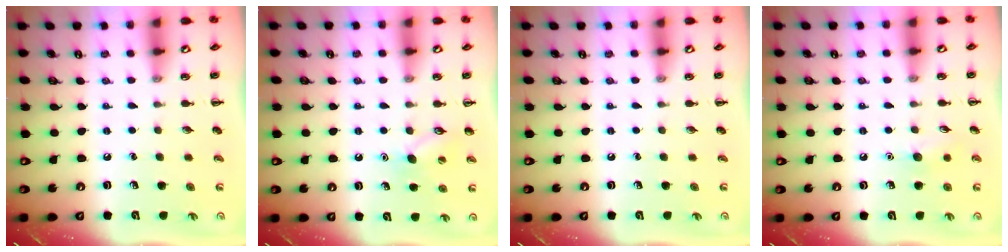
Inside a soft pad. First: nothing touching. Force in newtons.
{"total": 8.0, "press": 7.9, "slide": 1.6}
{"total": 0.0}
{"total": 6.7, "press": 6.4, "slide": 1.9}